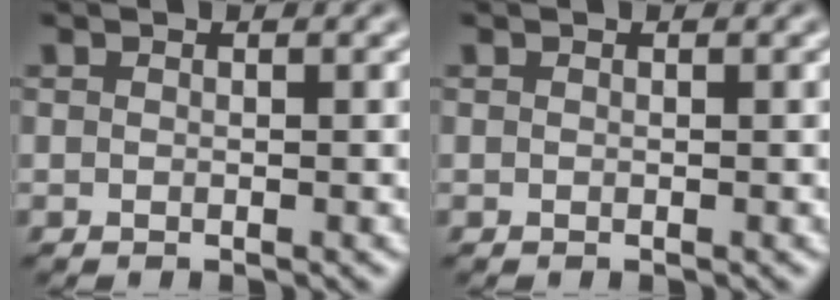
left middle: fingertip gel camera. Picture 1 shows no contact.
{"total": 0.0}